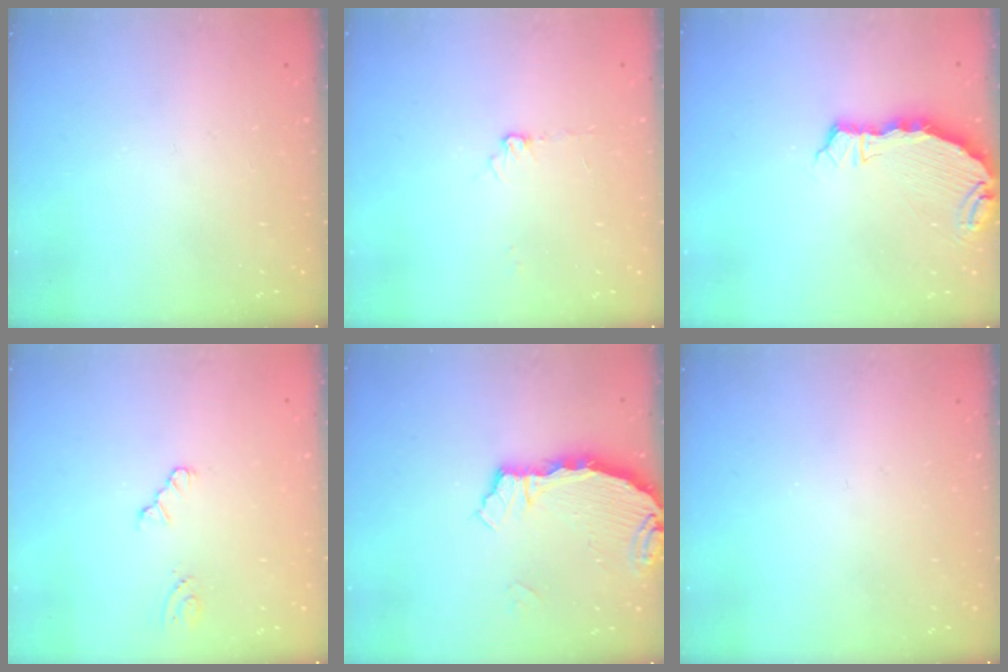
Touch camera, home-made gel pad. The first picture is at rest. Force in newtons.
{"total": 4.4, "press": 4.4, "slide": 0.4}
{"total": 6.4, "press": 5.7, "slide": 2.9}
{"total": 1.9, "press": 1.9, "slide": 0.3}
{"total": 3.4, "press": 3.4, "slide": 0.4}
{"total": 0.0}